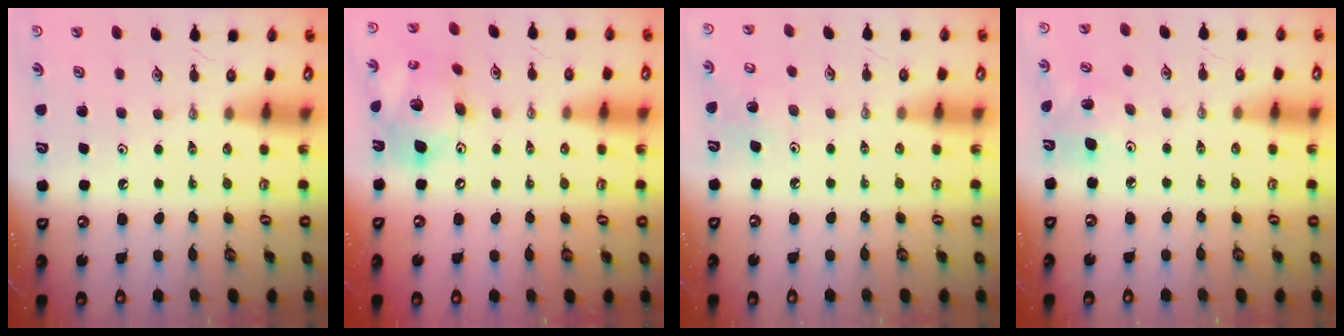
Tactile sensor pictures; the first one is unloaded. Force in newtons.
{"total": 16.3, "press": 16.1, "slide": 2.5}
{"total": 4.9, "press": 4.8, "slide": 0.4}
{"total": 7.4, "press": 7.3, "slide": 1.2}